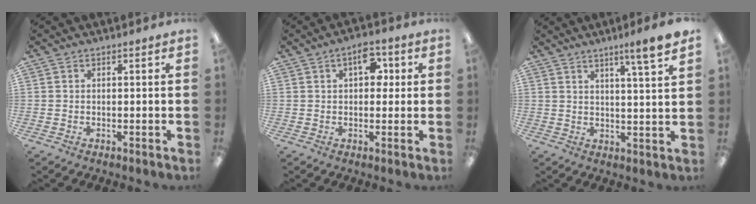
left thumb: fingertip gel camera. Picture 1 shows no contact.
{"total": 6.8, "force": [2.4, 3.7, 5.1], "torque": [-0.063, -0.002, 0.035]}
{"total": 6.4, "force": [4.9, -0.3, 4.2], "torque": [-0.062, -0.031, 0.075]}